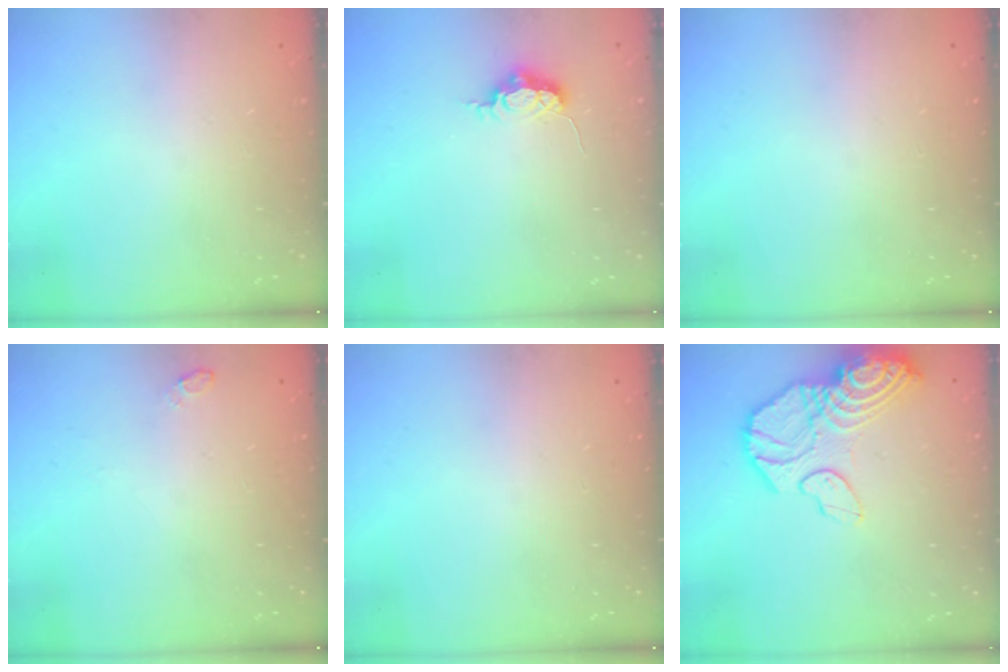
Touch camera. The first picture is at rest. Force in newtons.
{"total": 5.8, "press": 5.7, "slide": 0.5}
{"total": 0.0}
{"total": 12.2, "press": 4.2, "slide": 11.5}
{"total": 0.0}
{"total": 17.2, "press": 17.1, "slide": 1.8}